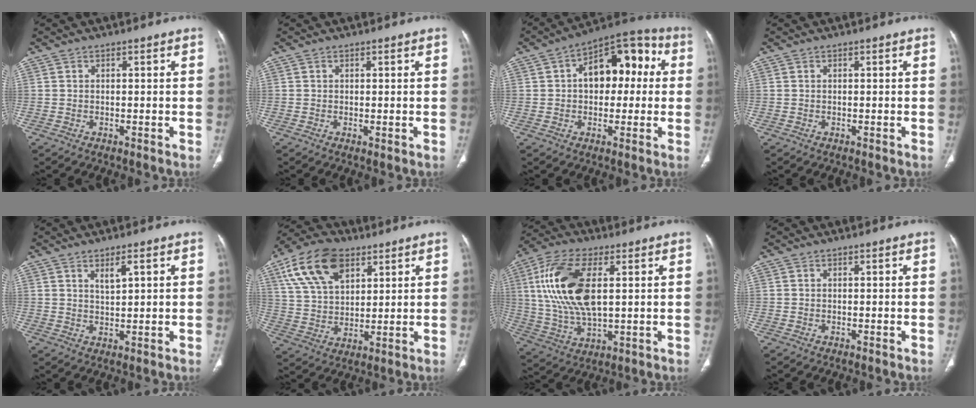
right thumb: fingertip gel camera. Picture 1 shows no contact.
{"total": 0.5, "force": [0.0, 0.2, 0.5], "torque": [-0.011, -0.004, 0.001]}
{"total": 14.8, "force": [2.3, 9.1, 11.5], "torque": [-0.120, 0.042, 0.025]}
{"total": 0.0}
{"total": 3.1, "force": [1.5, 0.9, 2.5], "torque": [-0.044, -0.012, 0.030]}
{"total": 15.3, "force": [7.5, 8.9, 9.9], "torque": [-0.168, -0.012, 0.140]}
{"total": 17.7, "force": [3.6, 8.4, 15.2], "torque": [-0.314, -0.003, 0.072]}
{"total": 0.0}